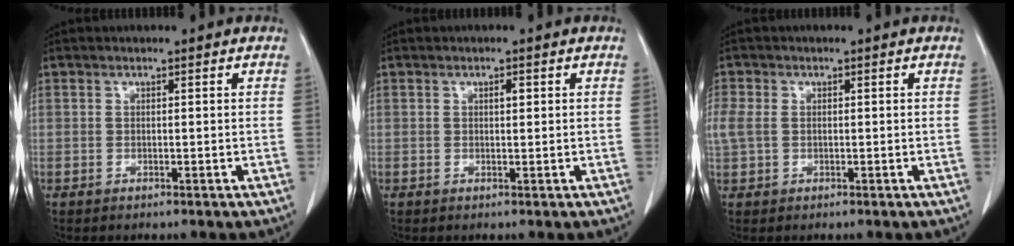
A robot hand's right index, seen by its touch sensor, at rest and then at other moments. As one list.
[{"total": 0.9, "force": [0.3, 0.4, 0.8], "torque": [-0.010, 0.002, 0.004]}, {"total": 4.2, "force": [0.2, 3.2, 2.8], "torque": [-0.095, 0.021, 0.011]}]